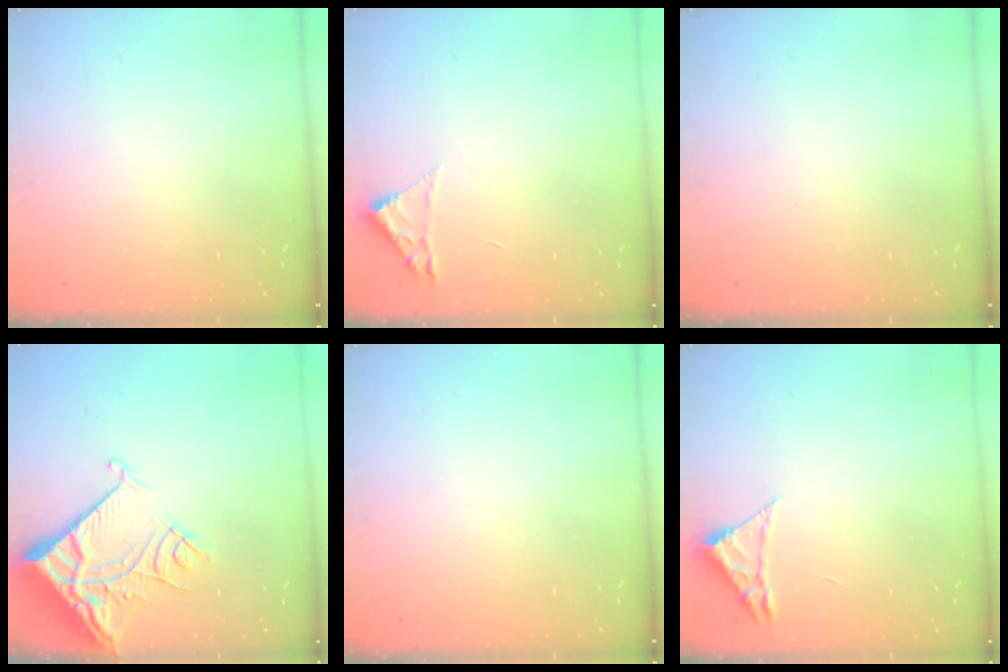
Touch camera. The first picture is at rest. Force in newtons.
{"total": 1.8, "press": 1.8, "slide": 0.2}
{"total": 0.0}
{"total": 13.1, "press": 13.0, "slide": 1.7}
{"total": 0.0}
{"total": 2.3, "press": 2.3, "slide": 0.4}